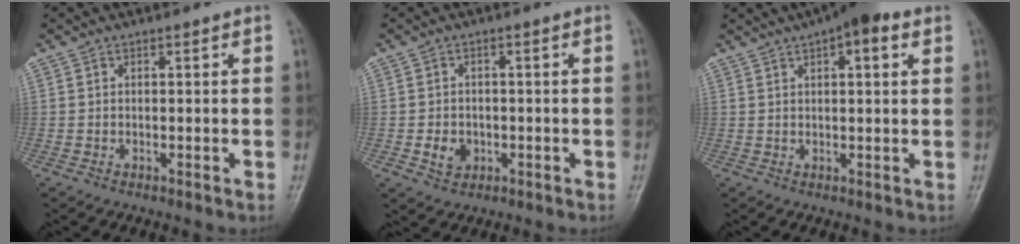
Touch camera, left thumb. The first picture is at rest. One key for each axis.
{"total": 3.8, "fx": -1.0, "fy": 3.1, "fz": 1.9, "tx": -0.021, "ty": 0.002, "tz": -0.012}
{"total": 9.1, "fx": 4.8, "fy": 3.1, "fz": 7.0, "tx": -0.092, "ty": 0.008, "tz": 0.063}